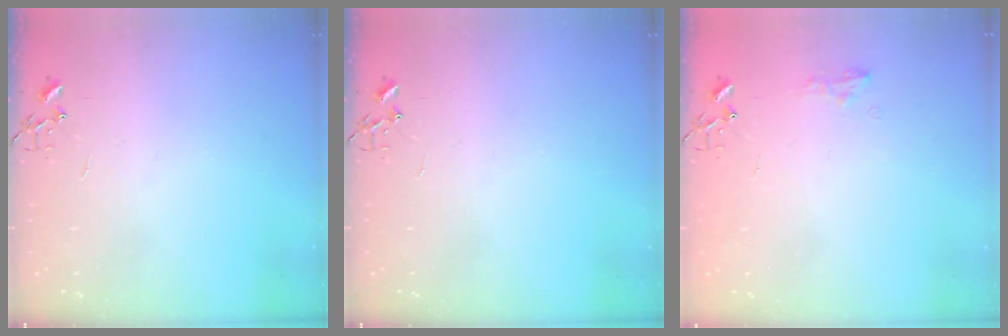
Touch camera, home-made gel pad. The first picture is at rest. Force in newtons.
{"total": 0.0}
{"total": 8.5, "press": 8.5, "slide": 0.6}